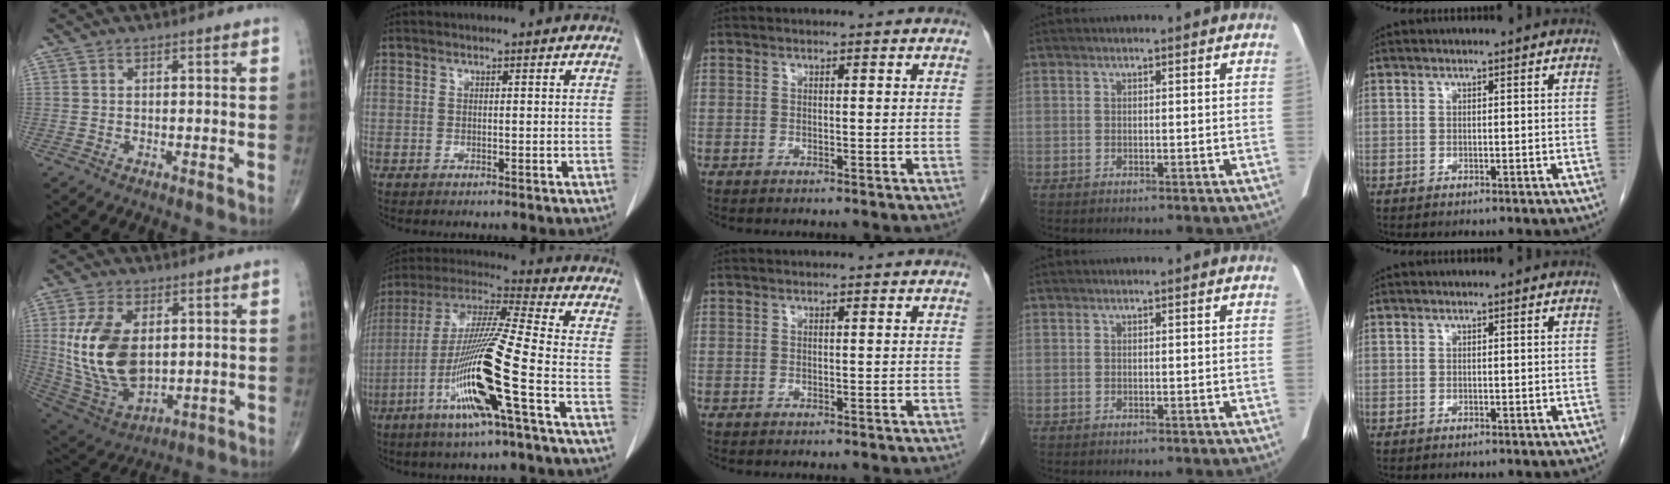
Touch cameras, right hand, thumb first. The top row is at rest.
{"thumb": {"total": 18.2, "force": [2.1, 10.6, 14.6], "torque": [-0.284, -0.019, 0.058]}, "index": {"total": 17.3, "force": [-6.3, -0.7, 16.1], "torque": [-0.332, -0.020, -0.126]}}